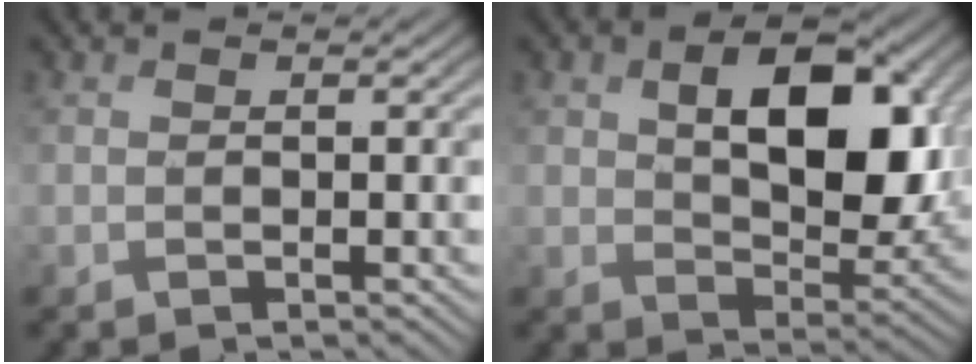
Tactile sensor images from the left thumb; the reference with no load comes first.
{"total": 12.2, "force": [2.4, 7.7, 9.2], "torque": [-0.147, -0.013, 0.048]}